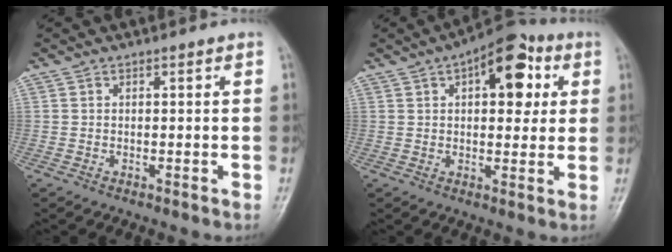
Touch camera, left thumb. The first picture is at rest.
{"total": 12.5, "force": [4.2, 6.4, 9.9], "torque": [-0.094, 0.007, 0.050]}